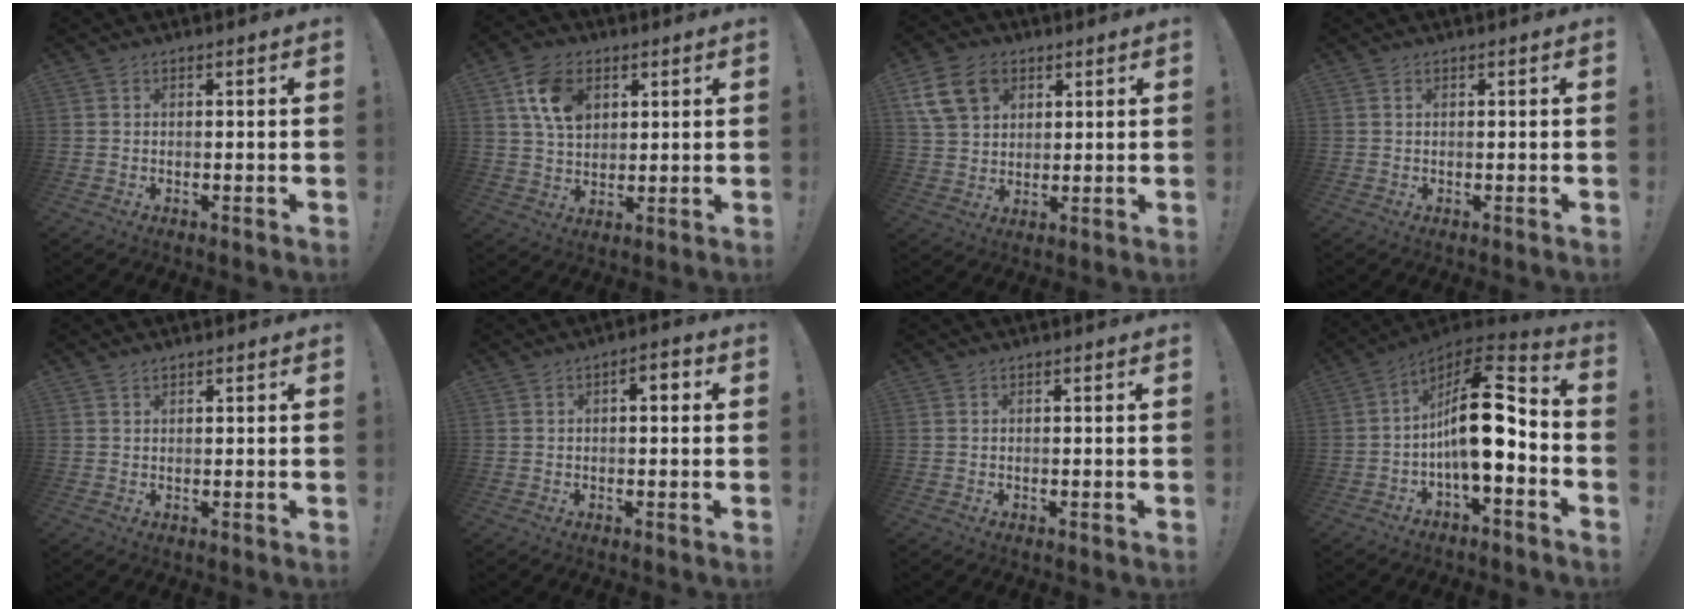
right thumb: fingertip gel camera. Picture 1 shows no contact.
{"total": 11.6, "force": [4.6, 8.0, 7.1], "torque": [-0.114, 0.001, 0.091]}
{"total": 13.3, "force": [6.0, 9.9, 6.5], "torque": [-0.110, -0.018, 0.119]}
{"total": 0.0}
{"total": 1.1, "force": [0.9, 0.4, 0.3], "torque": [-0.001, -0.003, 0.017]}
{"total": 2.9, "force": [-0.3, 1.6, 2.4], "torque": [-0.033, 0.009, -0.011]}
{"total": 0.0}
{"total": 18.4, "force": [-1.5, 7.5, 16.8], "torque": [-0.270, 0.013, -0.020]}